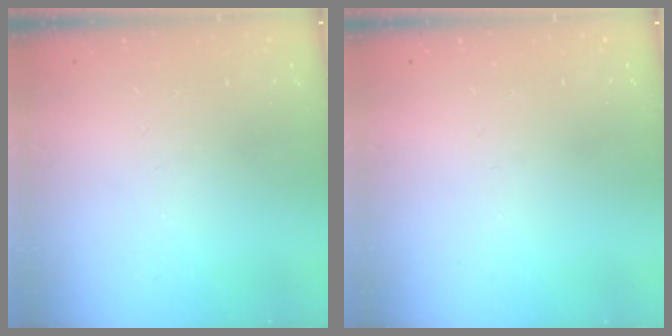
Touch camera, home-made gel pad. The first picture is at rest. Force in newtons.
{"total": 0.0}